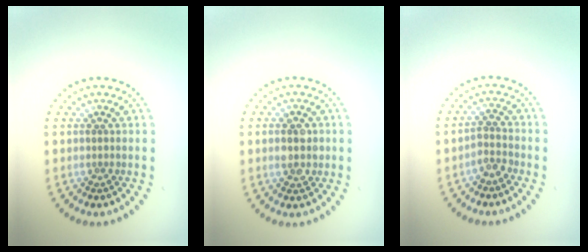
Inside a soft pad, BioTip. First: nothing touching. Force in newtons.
{"total": 2.7, "press": 2.7, "slide": 0.1}
{"total": 1.7, "press": 1.4, "slide": 1.1}